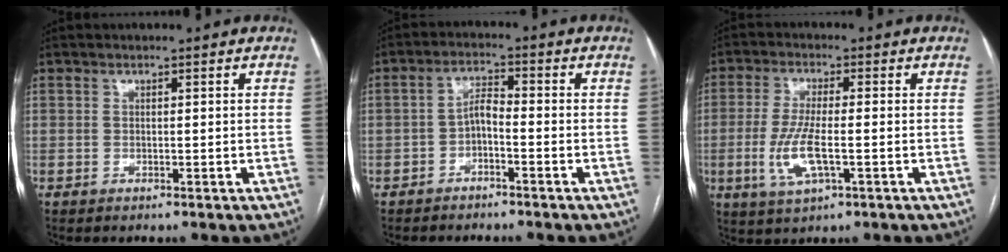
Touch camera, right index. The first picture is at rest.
{"total": 3.3, "force": [-1.5, 0.9, 2.8], "torque": [-0.052, 0.012, -0.029]}
{"total": 7.6, "force": [-1.8, 1.6, 7.2], "torque": [-0.155, -0.009, -0.034]}